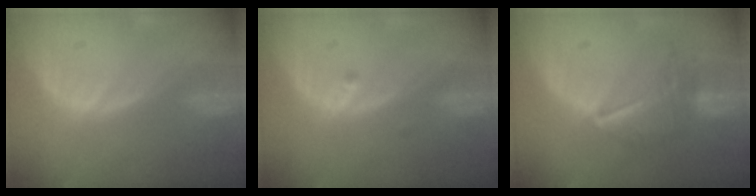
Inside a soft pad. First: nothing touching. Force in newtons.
{"total": 1.0, "press": 0.8, "slide": 0.6}
{"total": 6.4, "press": 6.3, "slide": 1.5}